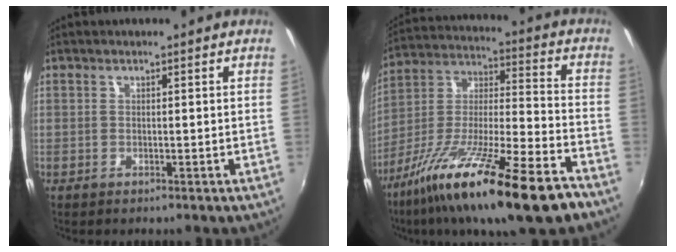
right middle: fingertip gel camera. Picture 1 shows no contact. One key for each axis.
{"total": 25.1, "fx": -16.1, "fy": 4.0, "fz": 18.8, "tx": -0.326, "ty": -0.050, "tz": -0.272}